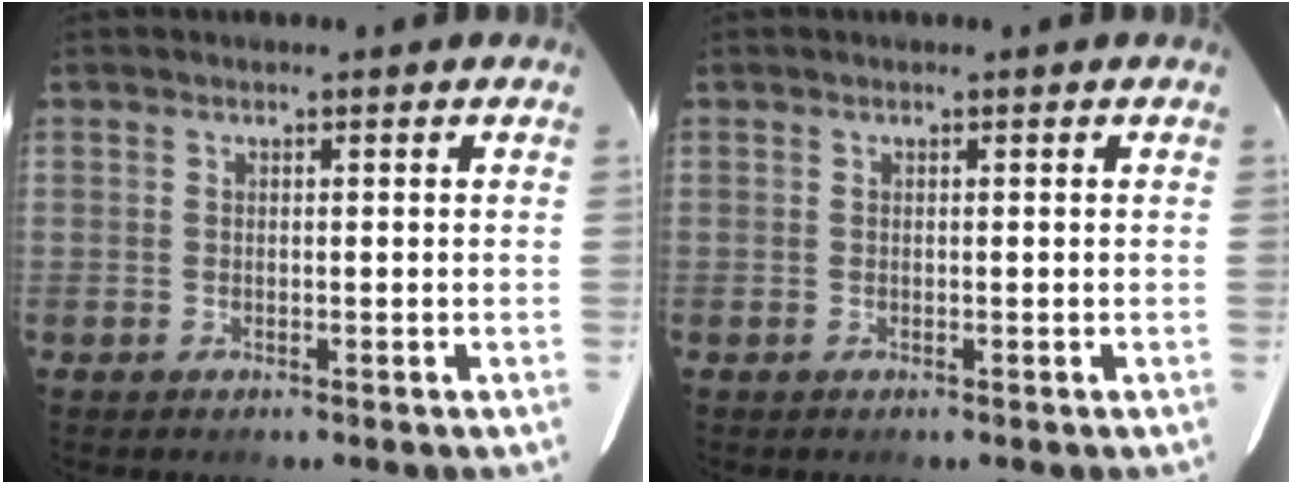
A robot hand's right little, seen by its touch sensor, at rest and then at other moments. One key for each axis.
{"total": 0.0}